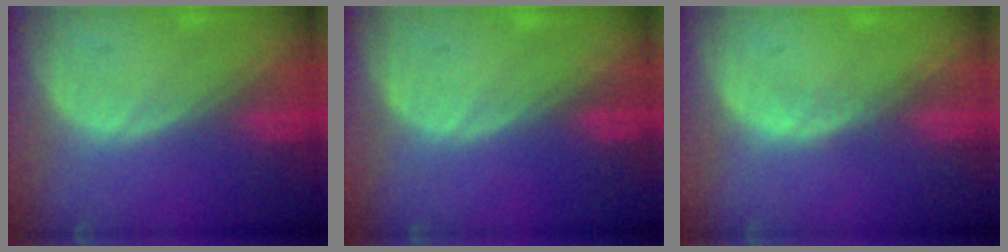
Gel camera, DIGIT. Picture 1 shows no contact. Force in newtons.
{"total": 0.0}
{"total": 0.8, "press": 0.7, "slide": 0.2}